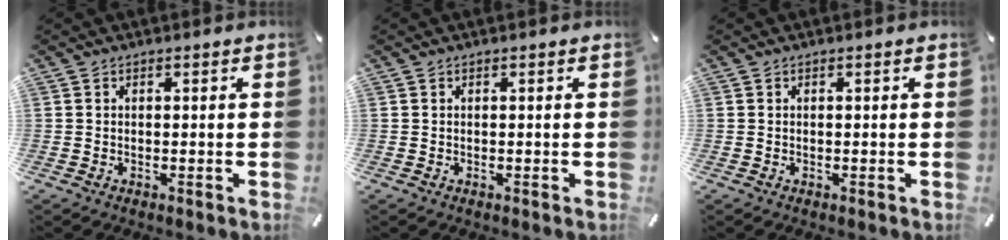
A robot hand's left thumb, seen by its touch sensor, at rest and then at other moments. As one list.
[{"total": 0.0}, {"total": 0.0}]